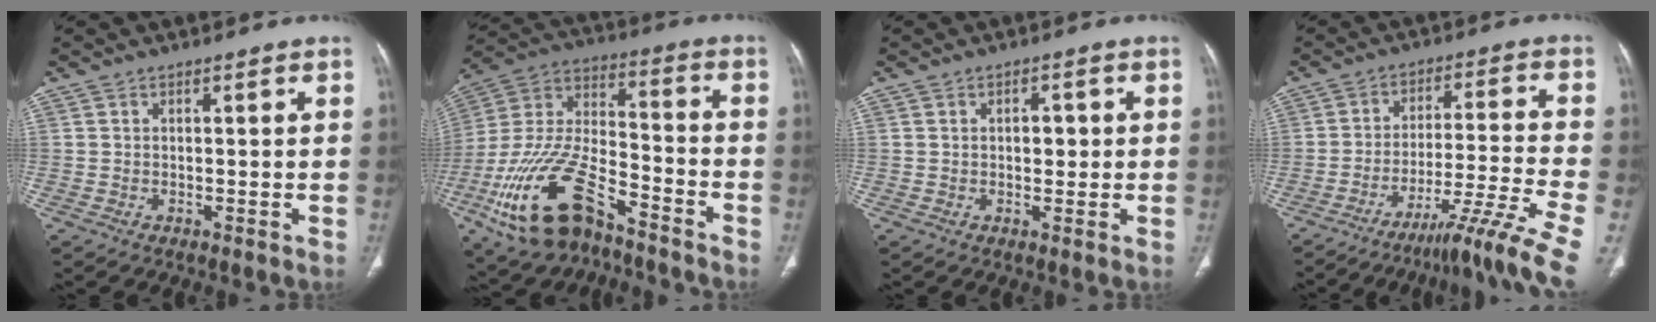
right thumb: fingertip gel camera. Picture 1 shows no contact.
{"total": 21.6, "force": [-12.3, 10.6, 14.3], "torque": [-0.308, 0.057, -0.224]}
{"total": 2.7, "force": [0.3, 1.9, 1.9], "torque": [-0.014, 0.003, 0.001]}
{"total": 11.0, "force": [-8.9, -2.5, 6.0], "torque": [-0.103, 0.073, -0.142]}